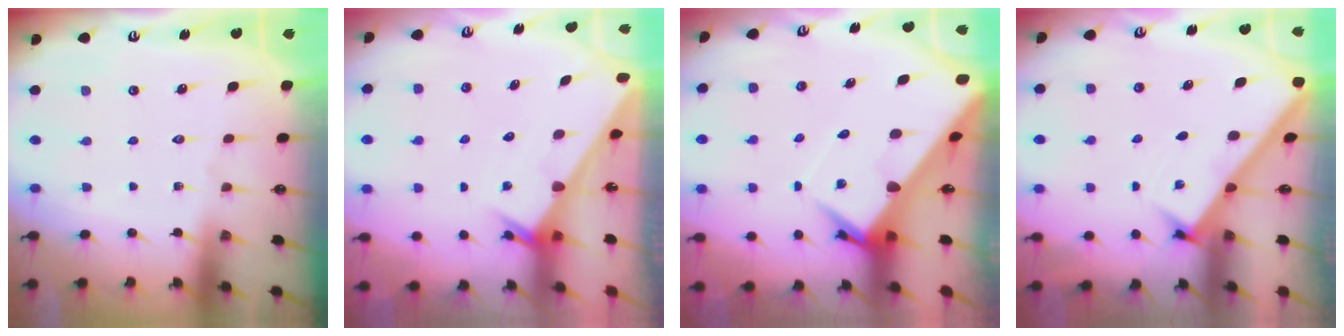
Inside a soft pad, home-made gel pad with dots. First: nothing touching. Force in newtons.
{"total": 1.9, "press": 1.9, "slide": 0.2}
{"total": 8.3, "press": 8.3, "slide": 0.8}
{"total": 2.6, "press": 2.6, "slide": 0.3}